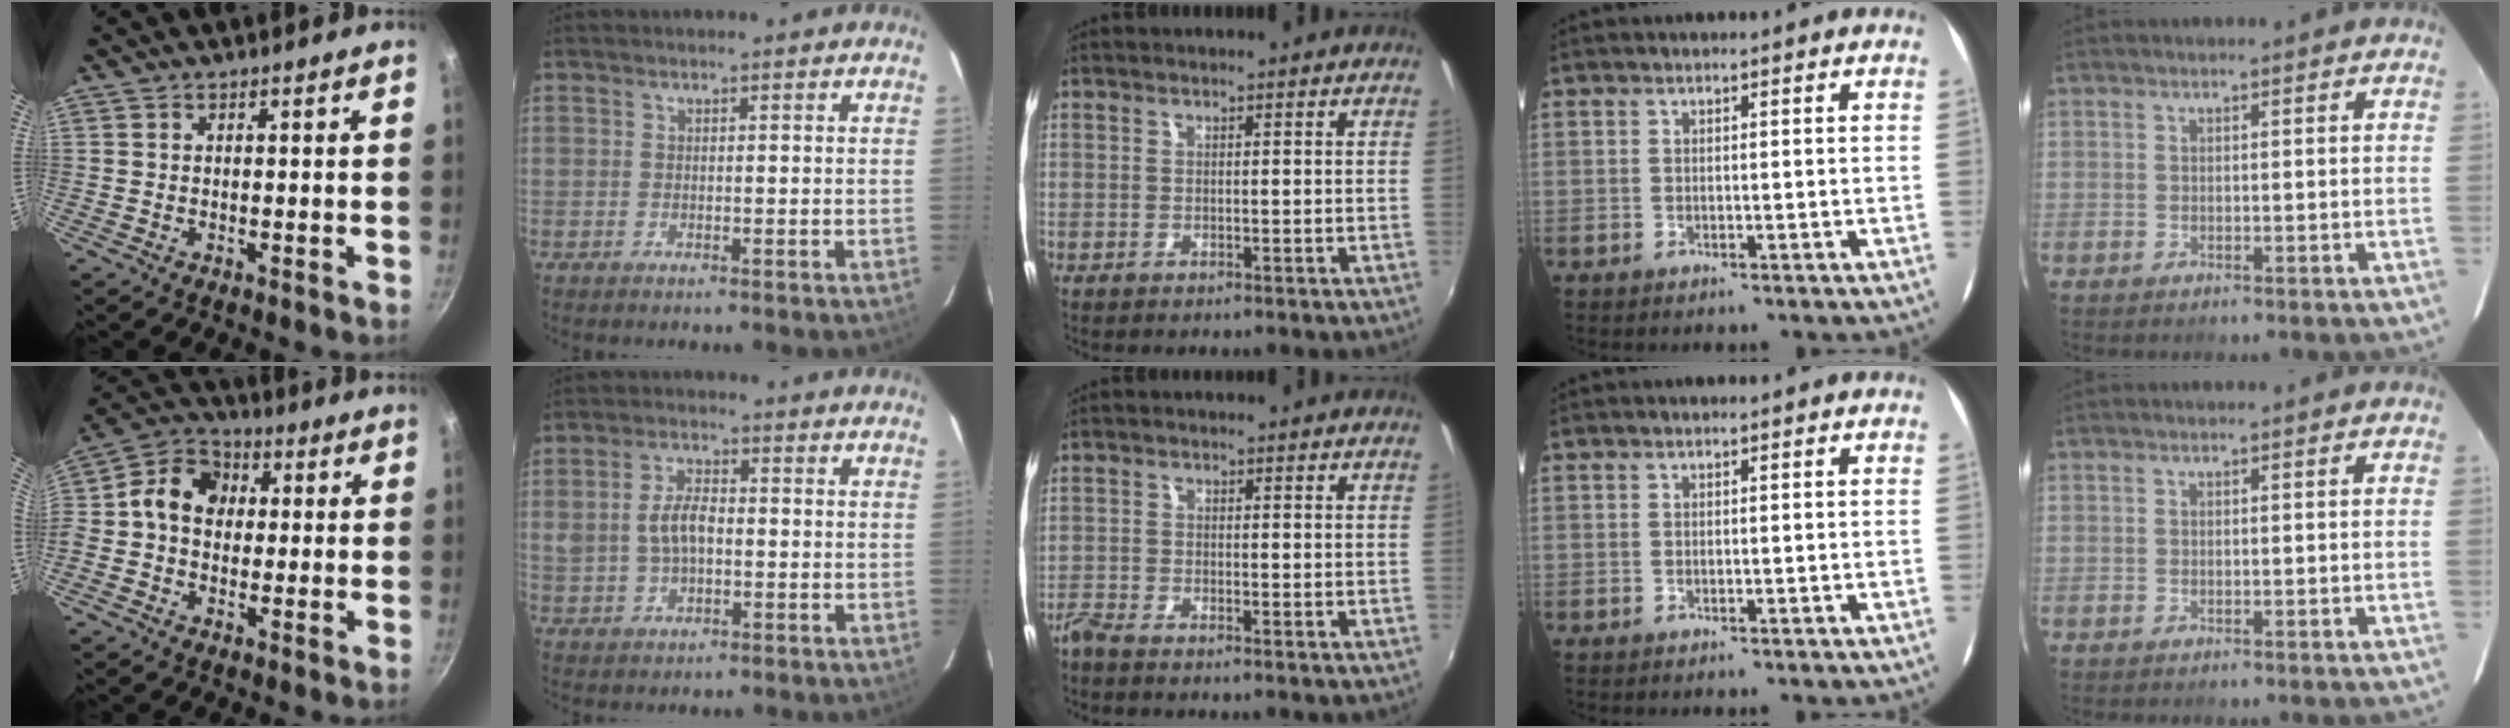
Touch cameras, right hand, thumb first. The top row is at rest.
{"thumb": {"total": 10.8, "force": [0.7, 8.7, 6.5], "torque": [-0.085, 0.026, -0.015]}, "index": {"total": 5.9, "force": [-0.4, 3.3, 4.9], "torque": [-0.097, 0.009, 0.000]}, "middle": {"total": 2.4, "force": [-2.3, 0.0, 0.8], "torque": [-0.028, -0.010, -0.049]}}